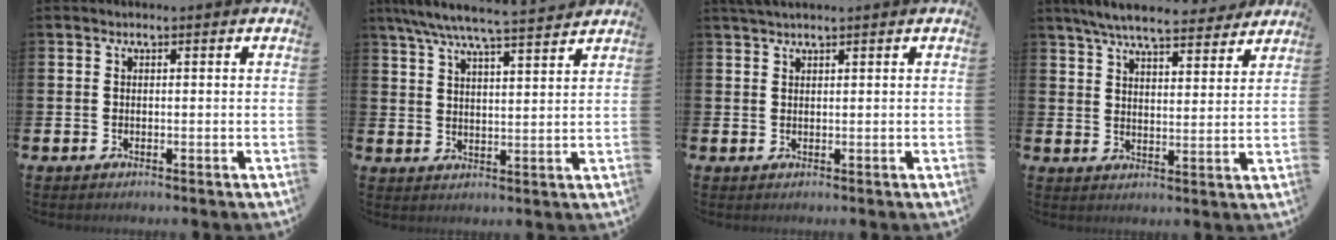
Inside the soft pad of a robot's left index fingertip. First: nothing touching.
{"total": 7.3, "force": [6.8, 0.3, 2.7], "torque": [-0.067, -0.037, 0.118]}
{"total": 1.5, "force": [1.4, 0.0, 0.6], "torque": [-0.016, 0.003, 0.027]}
{"total": 7.3, "force": [6.8, 1.3, 2.3], "torque": [-0.053, -0.038, 0.117]}